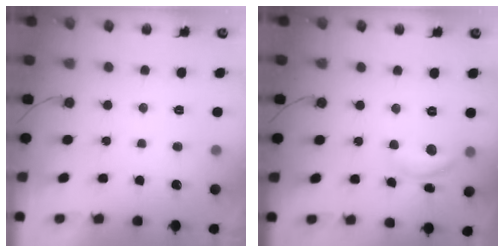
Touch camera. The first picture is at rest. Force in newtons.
{"total": 9.3, "press": 9.3, "slide": 0.6}